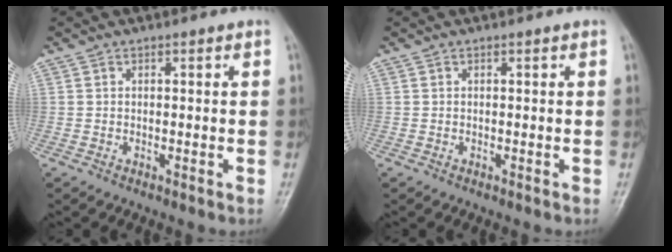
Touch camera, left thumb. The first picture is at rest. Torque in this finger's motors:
{"motor_torque": [-0.02, 0.02, -0.03, 0.02, 0.00]}